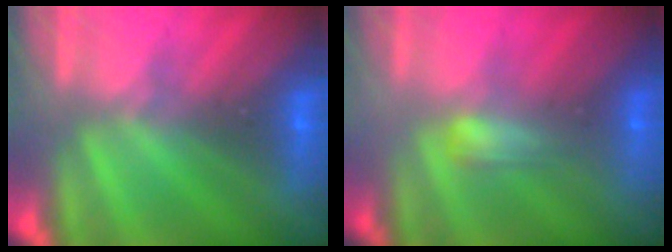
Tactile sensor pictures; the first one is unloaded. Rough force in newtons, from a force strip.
{"total": 2.1}